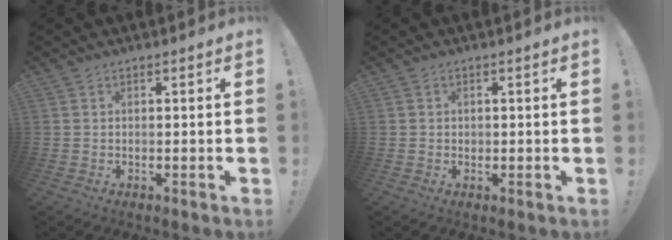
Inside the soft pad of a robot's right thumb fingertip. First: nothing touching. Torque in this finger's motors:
{"motor_torque": [-0.18, -0.14, 0.09, -0.14, 0.00]}